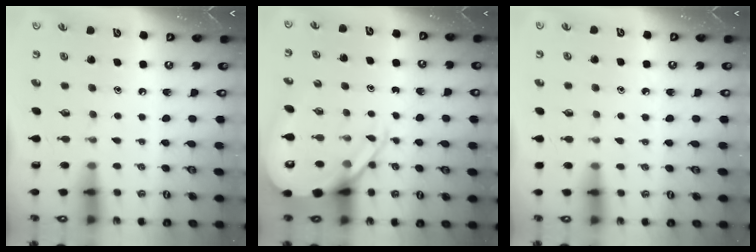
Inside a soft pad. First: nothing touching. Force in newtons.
{"total": 9.2, "press": 9.2, "slide": 0.9}
{"total": 4.1, "press": 4.1, "slide": 0.5}